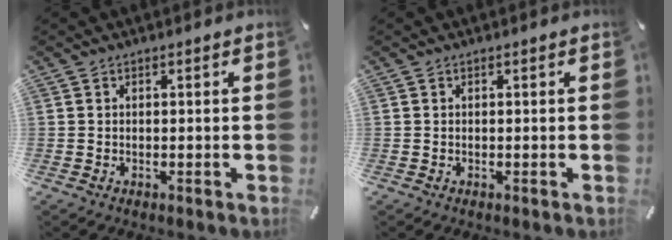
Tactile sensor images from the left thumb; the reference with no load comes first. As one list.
[{"total": 0.0}]